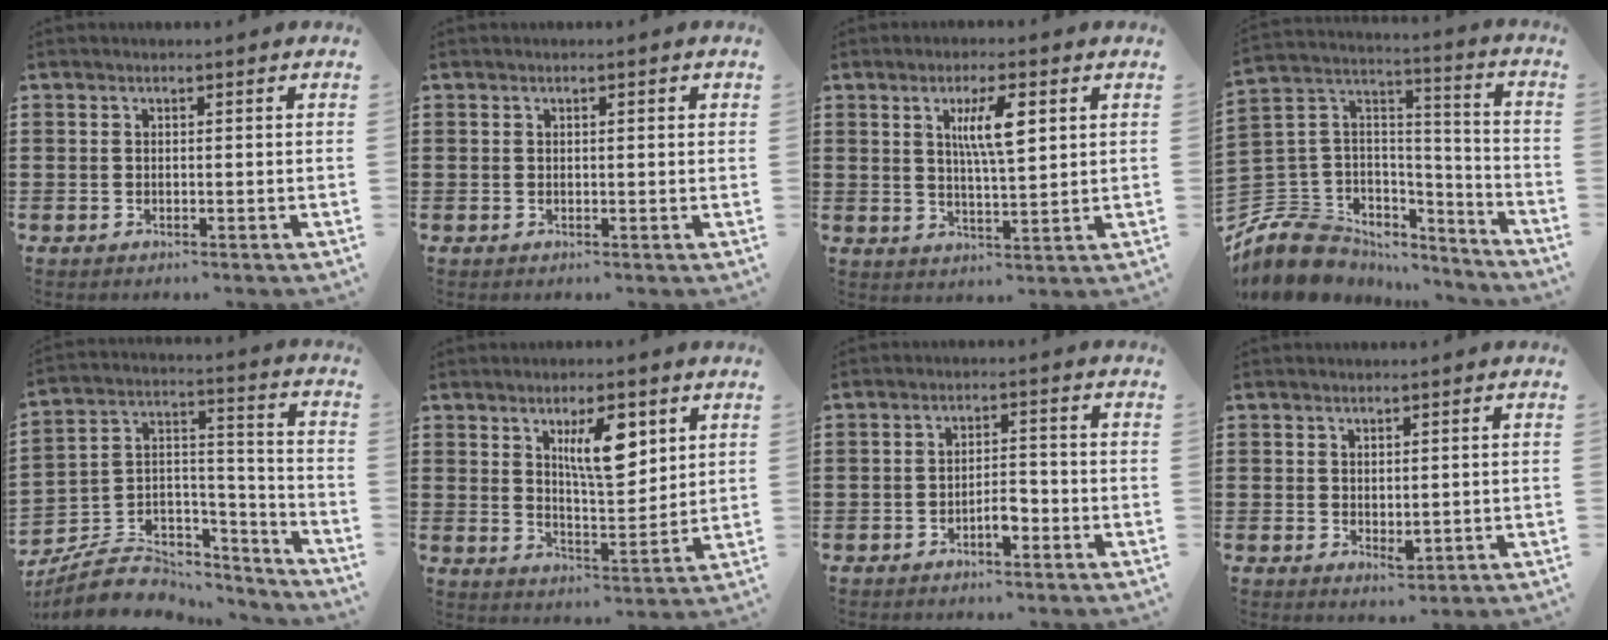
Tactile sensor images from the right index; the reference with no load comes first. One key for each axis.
{"total": 0.6, "fx": 0.2, "fy": 0.1, "fz": 0.5, "tx": -0.010, "ty": 0.002, "tz": 0.004}
{"total": 6.9, "fx": 2.4, "fy": 1.6, "fz": 6.2, "tx": -0.120, "ty": 0.006, "tz": 0.036}
{"total": 9.3, "fx": -5.6, "fy": 6.9, "fz": 2.5, "tx": -0.091, "ty": -0.005, "tz": -0.106}
{"total": 7.1, "fx": -5.1, "fy": 4.6, "fz": 1.8, "tx": -0.051, "ty": 0.001, "tz": -0.094}
{"total": 8.6, "fx": 3.8, "fy": 3.0, "fz": 7.1, "tx": -0.115, "ty": -0.004, "tz": 0.058}
{"total": 3.3, "fx": -1.7, "fy": 1.2, "fz": 2.5, "tx": -0.045, "ty": 0.007, "tz": -0.033}
{"total": 1.8, "fx": 0.6, "fy": 1.1, "fz": 1.2, "tx": -0.015, "ty": -0.004, "tz": 0.011}